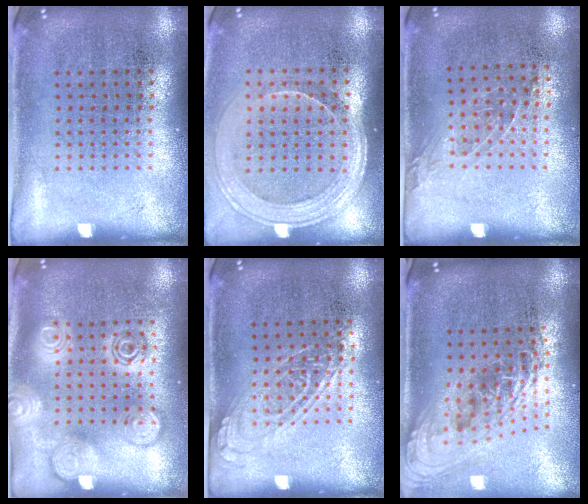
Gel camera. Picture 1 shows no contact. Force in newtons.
{"total": 1.9, "press": 1.6, "slide": 1.0}
{"total": 1.0, "press": 0.7, "slide": 0.6}
{"total": 2.8, "press": 2.8, "slide": 0.3}
{"total": 1.3, "press": 1.2, "slide": 0.6}
{"total": 2.2, "press": 1.6, "slide": 1.5}